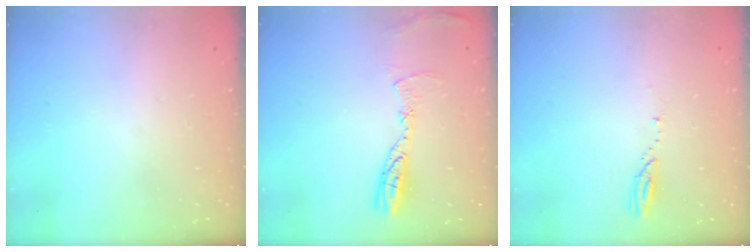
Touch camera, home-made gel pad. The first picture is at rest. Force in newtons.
{"total": 9.3, "press": 9.3, "slide": 0.9}
{"total": 3.3, "press": 3.3, "slide": 0.3}